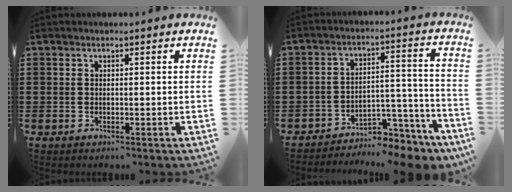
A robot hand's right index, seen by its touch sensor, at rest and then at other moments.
{"total": 6.5, "force": [-6.2, 1.6, 1.5], "torque": [-0.017, 0.020, -0.120]}